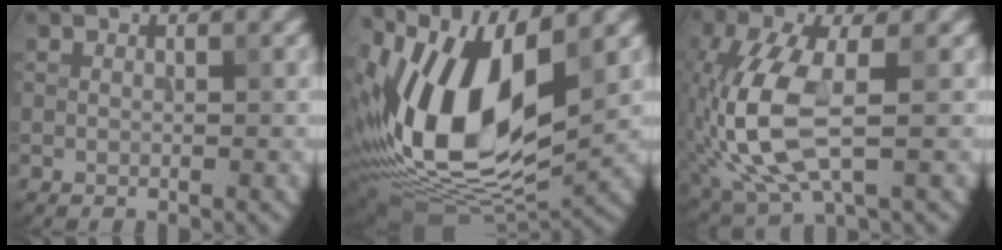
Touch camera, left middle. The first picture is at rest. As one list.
[{"total": 14.3, "force": [3.1, 7.3, 11.8], "torque": [-0.225, -0.004, 0.053]}, {"total": 8.3, "force": [-1.3, 3.6, 7.4], "torque": [-0.176, 0.002, -0.022]}]